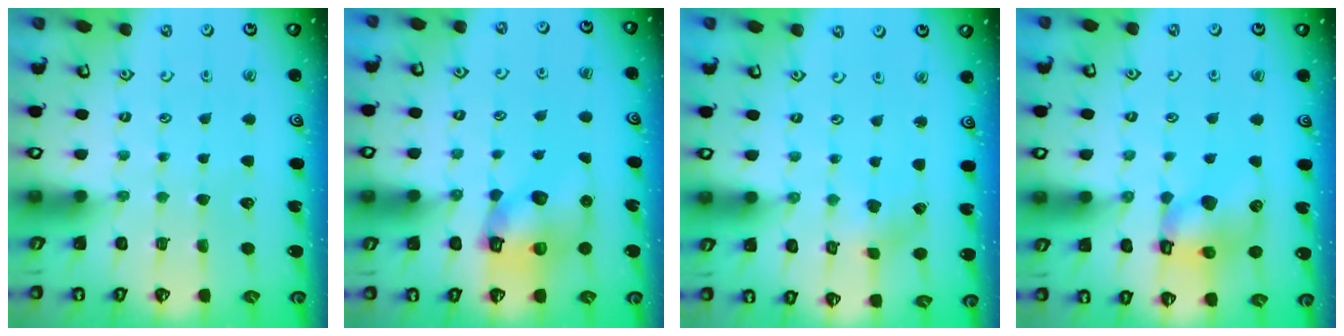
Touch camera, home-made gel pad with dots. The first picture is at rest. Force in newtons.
{"total": 10.0, "press": 9.9, "slide": 1.5}
{"total": 0.9, "press": 0.9, "slide": 0.2}
{"total": 10.0, "press": 9.9, "slide": 1.4}